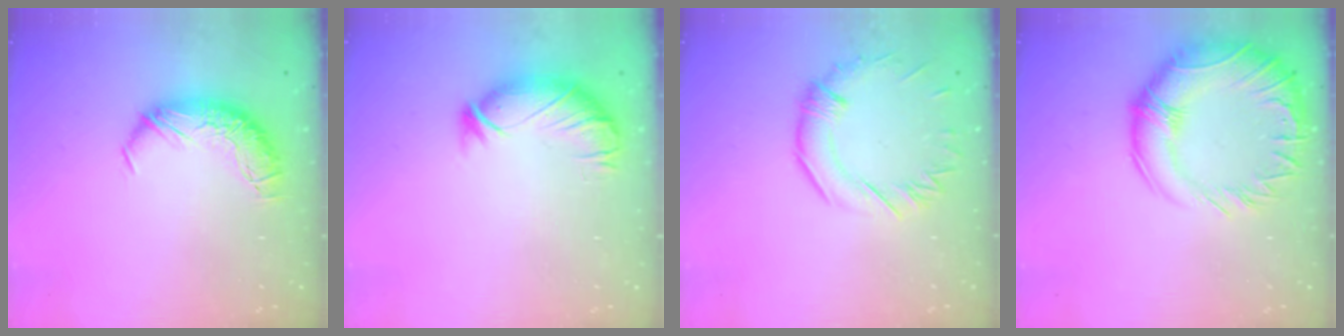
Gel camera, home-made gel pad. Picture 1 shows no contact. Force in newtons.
{"total": 3.5, "press": 3.0, "slide": 1.7}
{"total": 0.7, "press": 0.0, "slide": 0.7}
{"total": 10.3, "press": 9.2, "slide": 4.7}